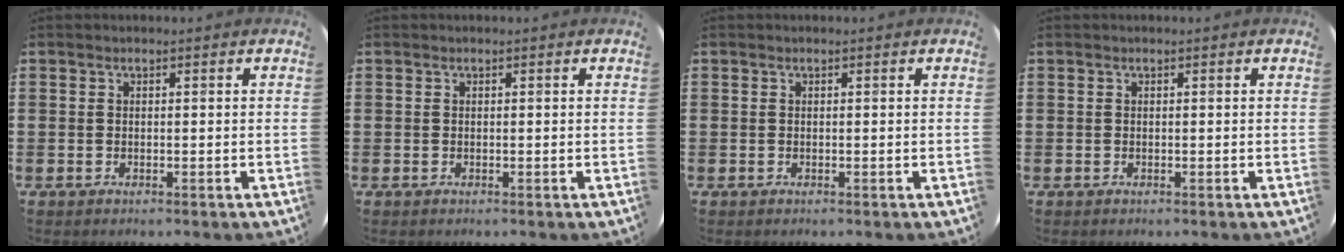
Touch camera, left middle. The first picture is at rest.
{"total": 0.0}
{"total": 0.0}
{"total": 0.0}